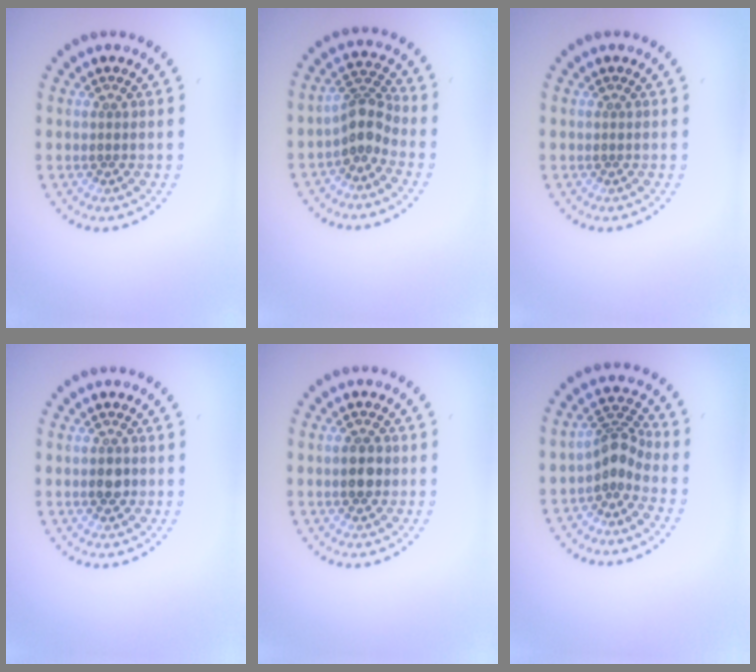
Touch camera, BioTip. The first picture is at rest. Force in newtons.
{"total": 2.9, "press": 2.2, "slide": 1.8}
{"total": 0.0}
{"total": 1.4, "press": 1.3, "slide": 0.3}
{"total": 2.3, "press": 2.3, "slide": 0.1}
{"total": 2.8, "press": 2.0, "slide": 2.0}